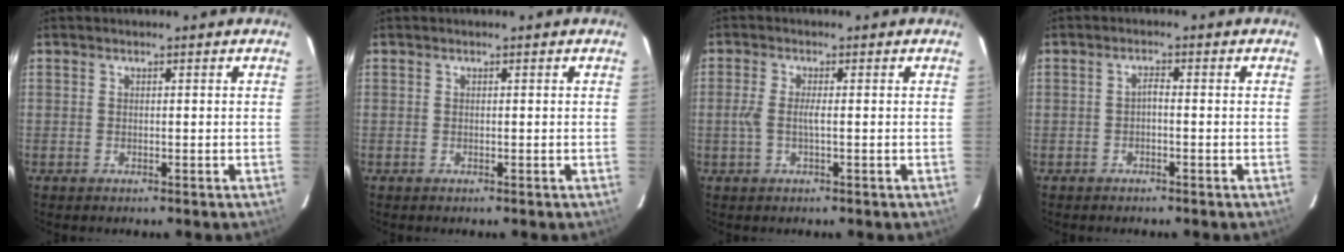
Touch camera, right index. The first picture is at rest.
{"total": 0.0}
{"total": 2.9, "force": [-0.3, 0.4, 2.9], "torque": [-0.060, 0.001, -0.008]}
{"total": 1.2, "force": [-0.6, 0.3, 0.9], "torque": [-0.018, 0.007, -0.012]}